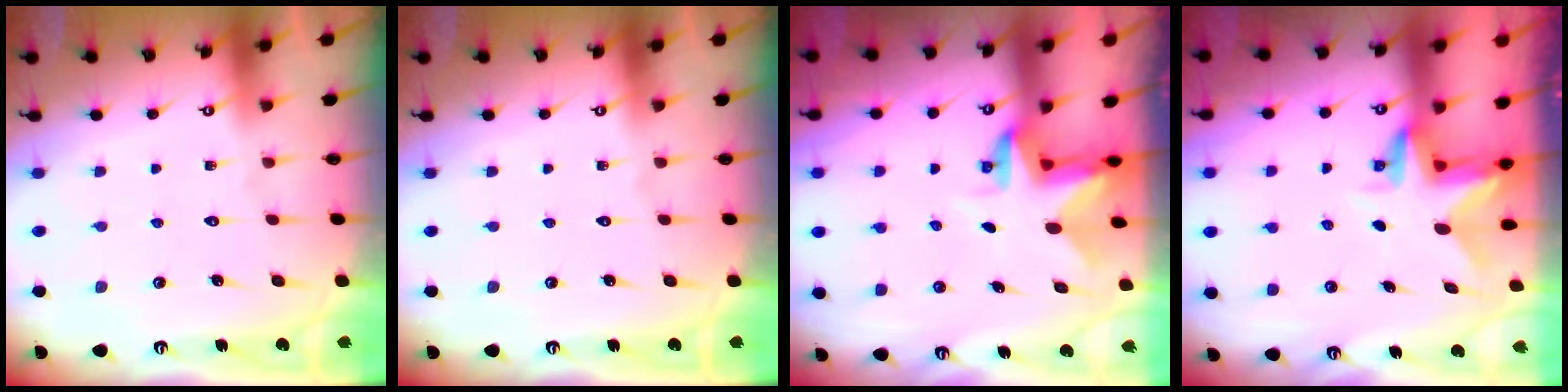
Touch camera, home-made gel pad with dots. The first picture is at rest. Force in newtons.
{"total": 0.0}
{"total": 3.0, "press": 3.0, "slide": 0.4}
{"total": 3.5, "press": 3.5, "slide": 0.2}